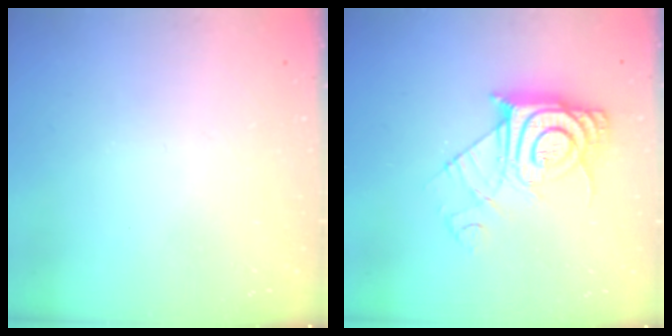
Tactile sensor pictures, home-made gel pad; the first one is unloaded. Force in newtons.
{"total": 12.3, "press": 12.3, "slide": 1.1}